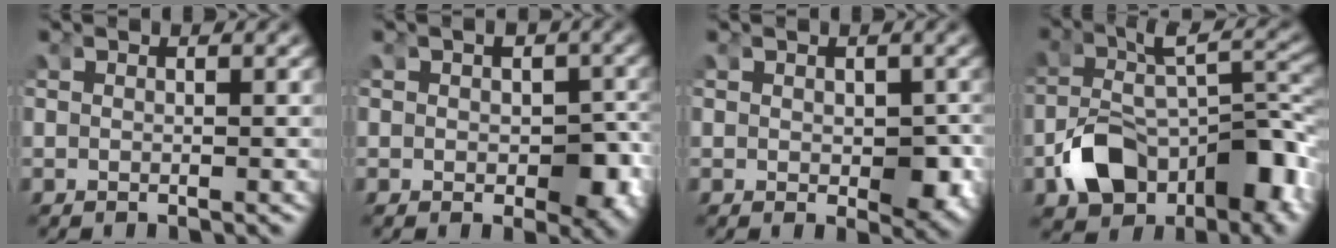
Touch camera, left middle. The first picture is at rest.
{"total": 4.5, "force": [-1.1, 3.3, 2.9], "torque": [-0.038, -0.016, -0.008]}
{"total": 3.1, "force": [-0.7, 2.1, 2.2], "torque": [-0.026, -0.016, -0.003]}
{"total": 9.0, "force": [-3.7, 5.1, 6.5], "torque": [-0.116, -0.014, -0.055]}